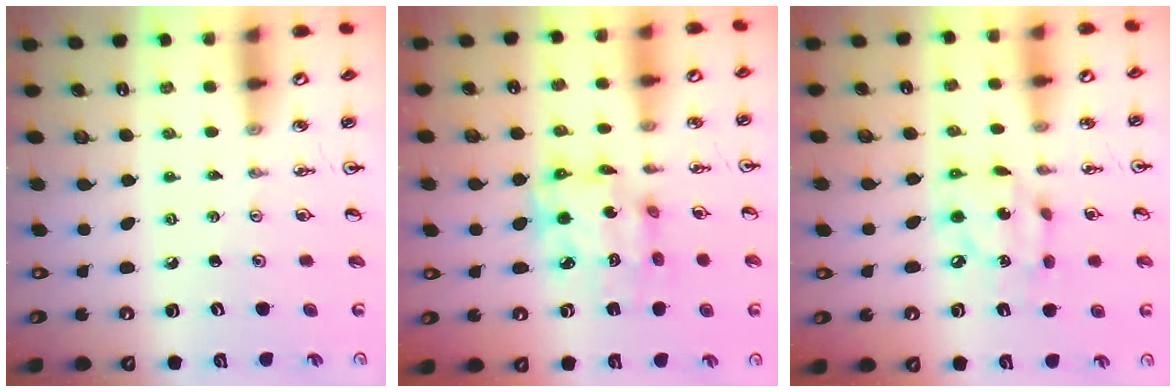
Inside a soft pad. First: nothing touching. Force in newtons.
{"total": 12.0, "press": 12.0, "slide": 1.1}
{"total": 8.5, "press": 8.4, "slide": 0.6}